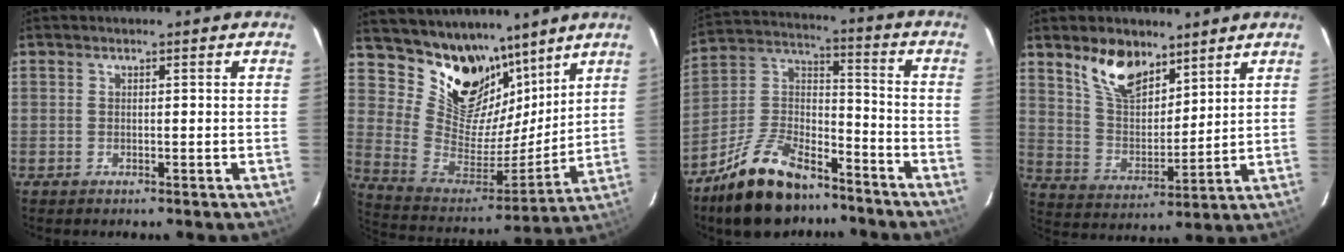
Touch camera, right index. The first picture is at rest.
{"total": 18.3, "force": [13.2, 10.4, 7.2], "torque": [-0.162, -0.008, 0.248]}
{"total": 18.0, "force": [-12.7, 8.1, 9.8], "torque": [-0.208, 0.024, -0.219]}
{"total": 11.3, "force": [7.9, 5.5, 6.0], "torque": [-0.111, 0.009, 0.154]}